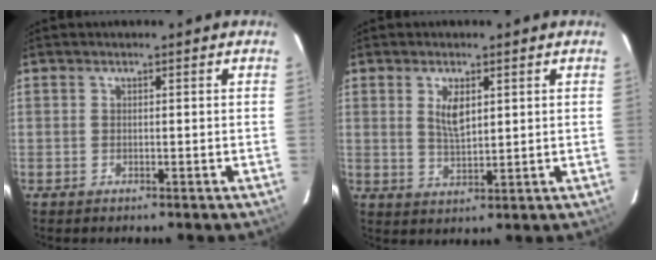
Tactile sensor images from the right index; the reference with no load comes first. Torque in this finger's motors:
{"motor_torque": [0.10, 0.03, 0.26, 0.05]}